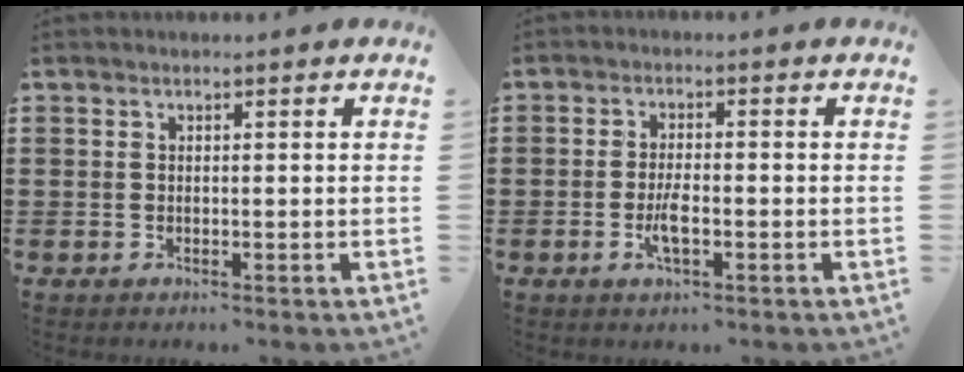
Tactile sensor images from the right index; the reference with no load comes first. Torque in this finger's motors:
{"motor_torque": [1.28, -0.08, 0.30, 0.11]}